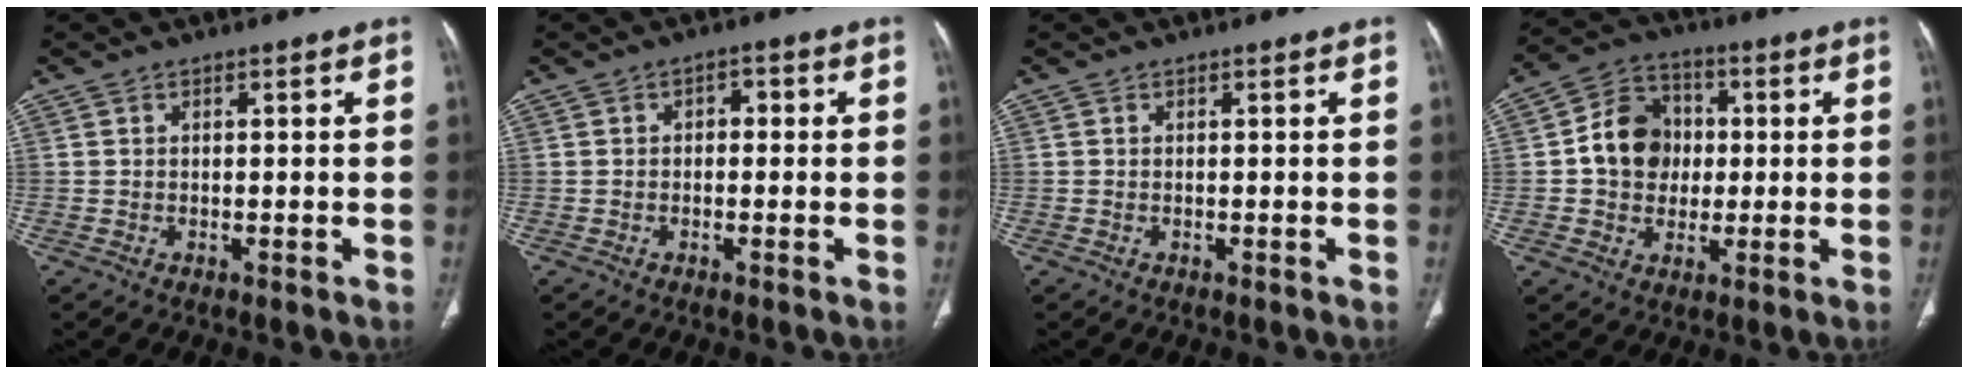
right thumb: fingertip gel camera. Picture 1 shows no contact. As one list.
[{"total": 1.9, "force": [0.0, 1.4, 1.4], "torque": [-0.005, 0.007, -0.008]}, {"total": 0.0}, {"total": 11.1, "force": [0.4, 9.4, 5.8], "torque": [-0.067, 0.017, 0.000]}]